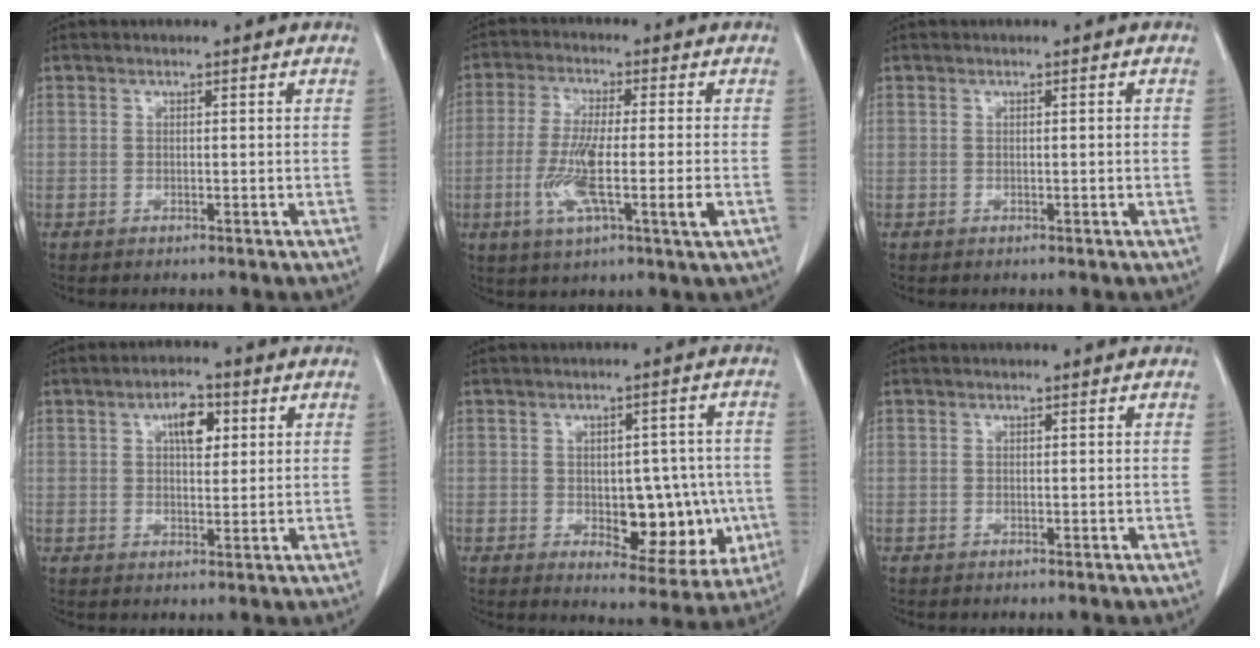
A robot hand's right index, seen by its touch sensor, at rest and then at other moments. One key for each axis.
{"total": 10.6, "fx": -2.6, "fy": 0.8, "fz": 10.2, "tx": -0.192, "ty": -0.016, "tz": -0.049}
{"total": 0.6, "fx": -0.1, "fy": 0.0, "fz": 0.6, "tx": -0.010, "ty": -0.001, "tz": 0.002}
{"total": 4.8, "fx": 1.8, "fy": 2.1, "fz": 4.0, "tx": -0.064, "ty": 0.007, "tz": 0.027}
{"total": 11.2, "fx": -2.0, "fy": 5.7, "fz": 9.5, "tx": -0.099, "ty": 0.012, "tz": -0.011}
{"total": 0.0}